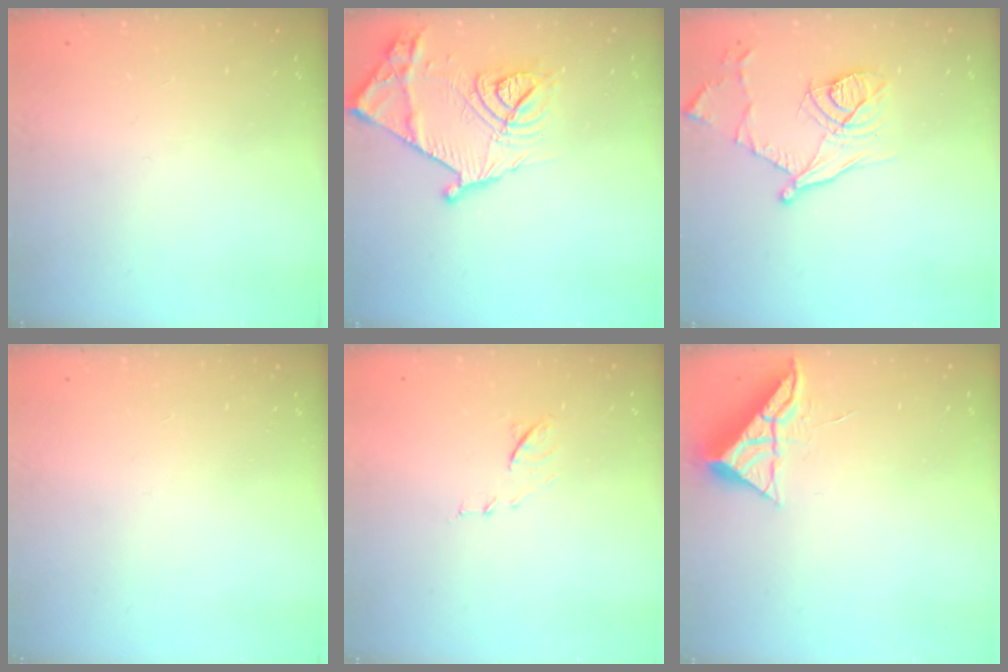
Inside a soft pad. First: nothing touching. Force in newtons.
{"total": 19.0, "press": 19.0, "slide": 0.7}
{"total": 13.8, "press": 13.7, "slide": 1.8}
{"total": 0.0}
{"total": 7.9, "press": 7.9, "slide": 0.7}
{"total": 6.4, "press": 6.4, "slide": 0.2}